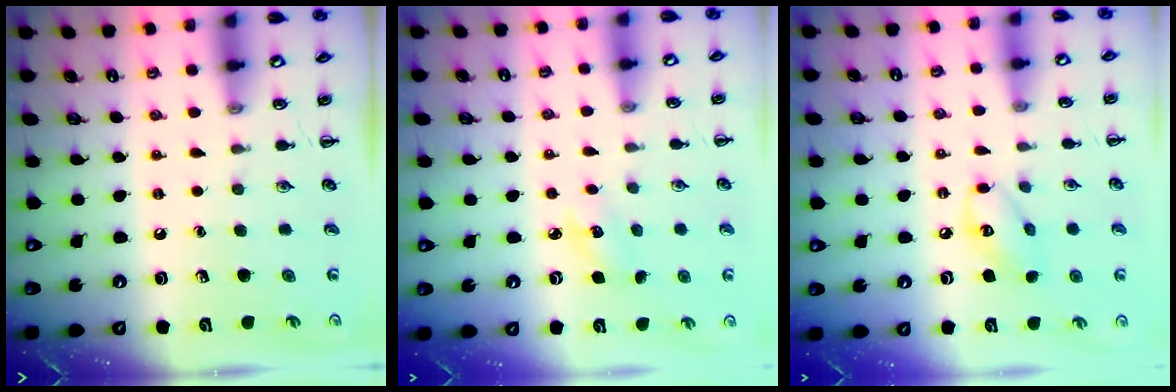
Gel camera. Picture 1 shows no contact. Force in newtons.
{"total": 4.4, "press": 4.3, "slide": 1.1}
{"total": 7.4, "press": 7.3, "slide": 0.7}